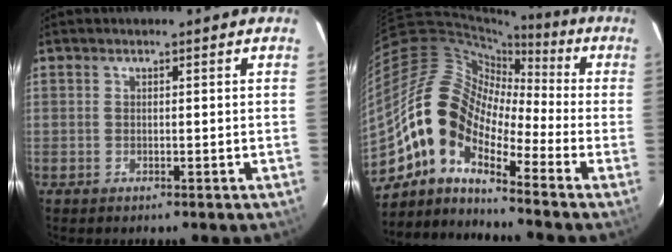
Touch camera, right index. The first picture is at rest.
{"total": 12.4, "force": [-6.5, 6.2, 8.6], "torque": [-0.142, 0.016, -0.144]}